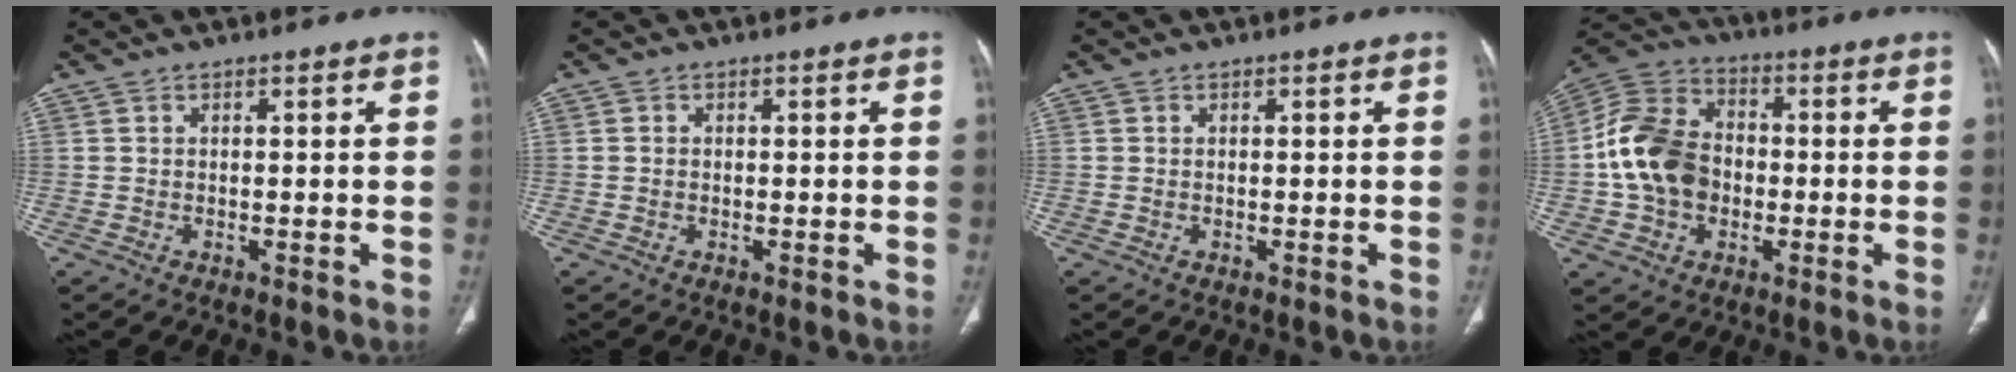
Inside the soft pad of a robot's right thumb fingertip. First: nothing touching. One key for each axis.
{"total": 0.6, "fx": -0.1, "fy": 0.6, "fz": 0.2, "tx": 0.000, "ty": 0.003, "tz": -0.001}
{"total": 0.0}
{"total": 14.6, "fx": -1.5, "fy": 11.2, "fz": 9.2, "tx": -0.158, "ty": 0.032, "tz": -0.034}